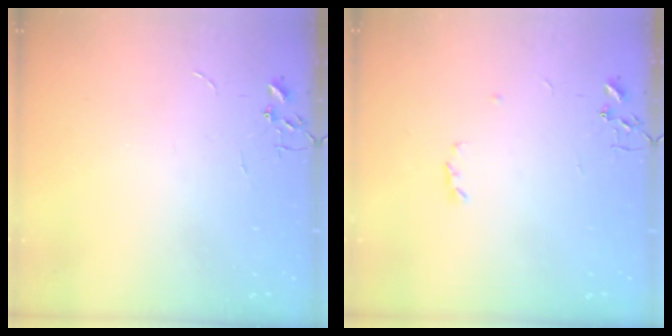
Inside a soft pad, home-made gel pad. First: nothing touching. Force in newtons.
{"total": 3.2, "press": 3.2, "slide": 0.5}